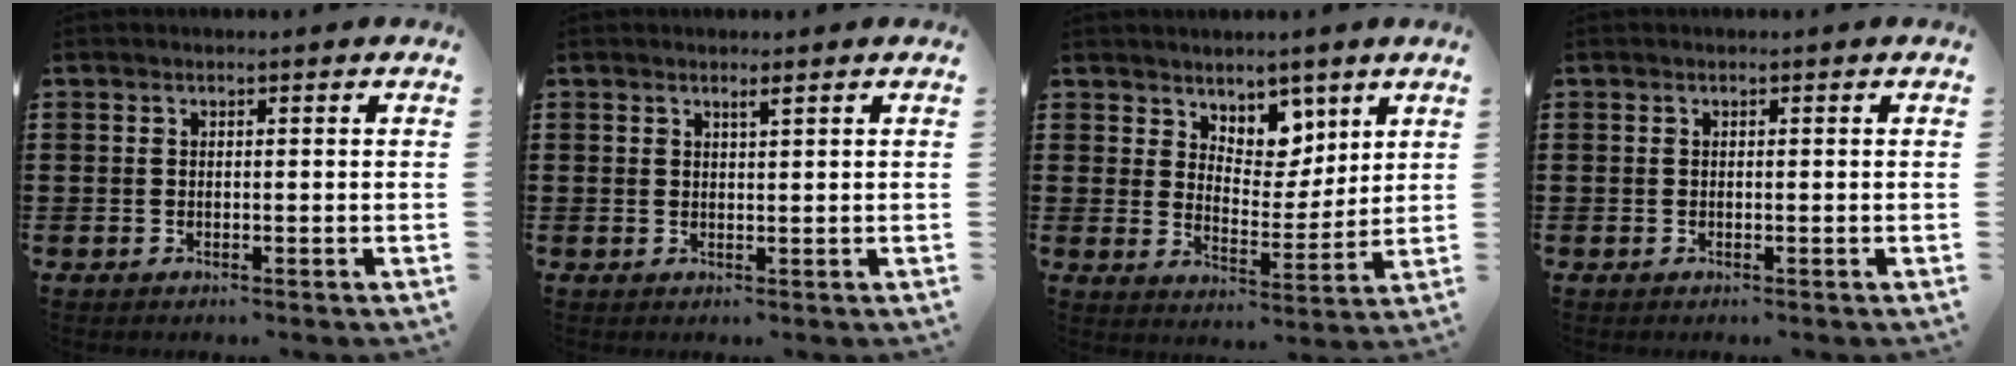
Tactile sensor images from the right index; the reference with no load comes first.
{"total": 1.0, "force": [0.8, 0.1, 0.6], "torque": [-0.014, -0.002, 0.015]}
{"total": 5.9, "force": [4.6, 3.6, 1.0], "torque": [-0.032, -0.021, 0.083]}
{"total": 0.0}